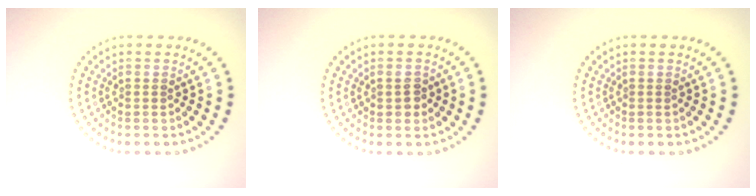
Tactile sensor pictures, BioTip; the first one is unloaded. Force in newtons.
{"total": 1.4, "press": 1.4, "slide": 0.2}
{"total": 0.0}